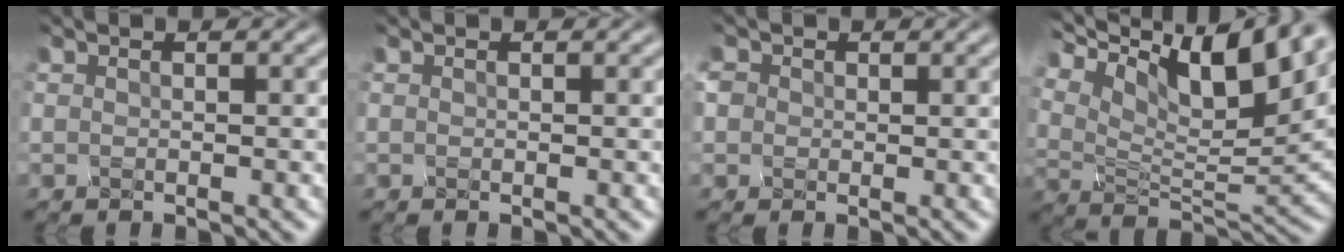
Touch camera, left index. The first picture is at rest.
{"total": 0.0}
{"total": 1.2, "force": [-0.7, 0.4, -0.9], "torque": [-0.012, -0.007, 0.011]}
{"total": 12.9, "force": [6.4, 5.3, 9.9], "torque": [-0.200, 0.028, 0.122]}